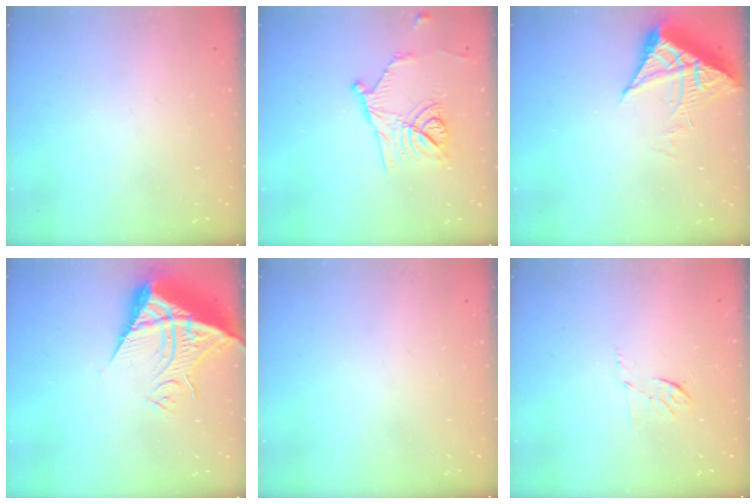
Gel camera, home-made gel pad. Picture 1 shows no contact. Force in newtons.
{"total": 13.6, "press": 13.4, "slide": 2.4}
{"total": 6.6, "press": 6.6, "slide": 0.8}
{"total": 13.2, "press": 13.1, "slide": 1.2}
{"total": 0.0}
{"total": 5.7, "press": 5.5, "slide": 1.5}